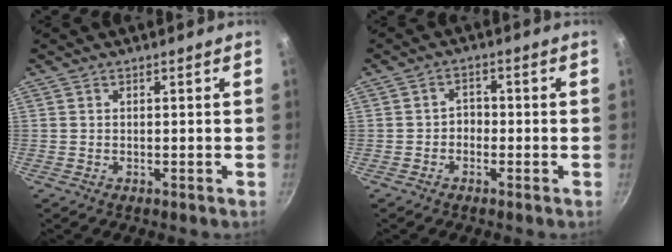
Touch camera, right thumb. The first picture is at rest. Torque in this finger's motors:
{"motor_torque": [-0.11, 0.13, -0.02, 0.20, 0.03]}